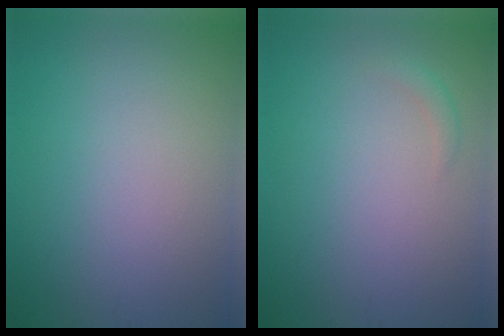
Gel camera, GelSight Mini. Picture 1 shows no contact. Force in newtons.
{"total": 0.9, "press": 0.9, "slide": 0.0}